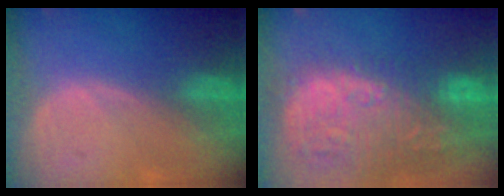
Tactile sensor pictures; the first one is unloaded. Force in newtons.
{"total": 15.8, "press": 13.2, "slide": 8.8}